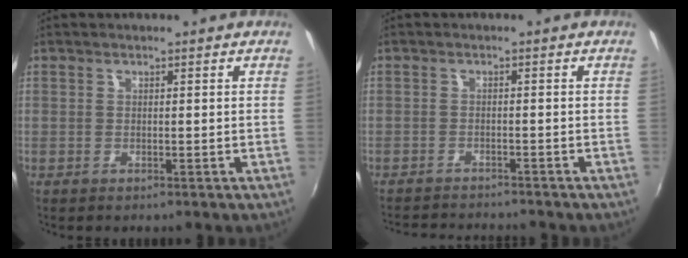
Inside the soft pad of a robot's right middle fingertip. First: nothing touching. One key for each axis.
{"total": 6.8, "fx": -6.5, "fy": 0.7, "fz": 1.8, "tx": -0.052, "ty": -0.010, "tz": -0.101}